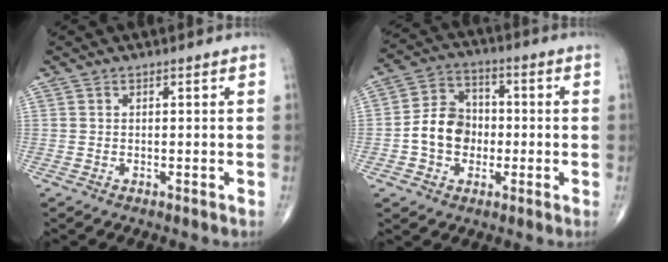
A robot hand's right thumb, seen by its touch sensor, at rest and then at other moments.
{"total": 9.8, "force": [-1.6, 8.0, 5.5], "torque": [-0.072, 0.031, -0.038]}